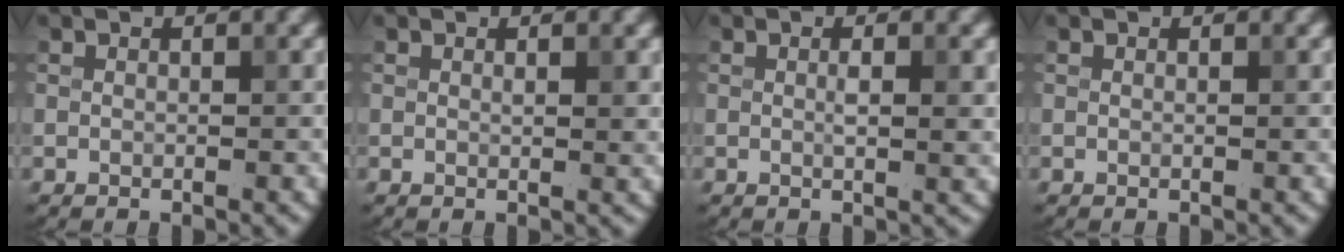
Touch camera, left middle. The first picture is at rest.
{"total": 1.0, "force": [0.3, 0.2, 0.9], "torque": [-0.013, -0.004, 0.006]}
{"total": 2.1, "force": [0.2, 0.4, 2.0], "torque": [-0.032, -0.001, 0.004]}
{"total": 0.0}